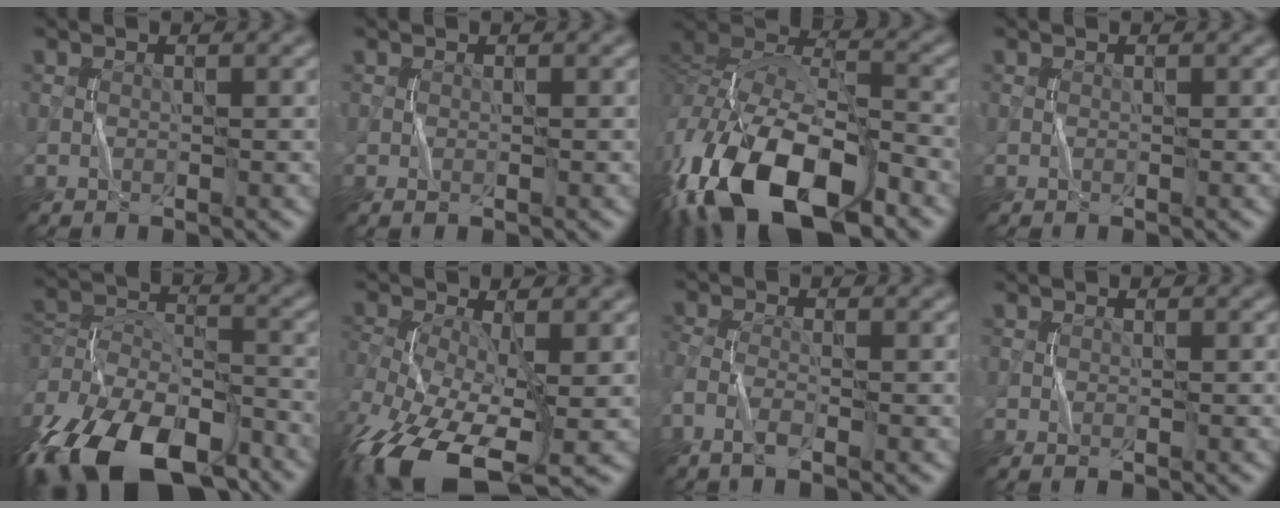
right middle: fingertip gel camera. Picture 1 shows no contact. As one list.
[{"total": 0.0}, {"total": 17.6, "force": [-10.0, 8.3, 11.9], "torque": [-0.249, -0.009, -0.181]}, {"total": 0.0}, {"total": 16.0, "force": [-9.7, 8.7, 9.2], "torque": [-0.216, -0.012, -0.158]}, {"total": 12.0, "force": [-5.3, 5.7, 9.1], "torque": [-0.207, -0.035, -0.092]}, {"total": 3.0, "force": [-1.8, 0.8, 2.3], "torque": [-0.057, -0.004, -0.047]}, {"total": 0.0}]